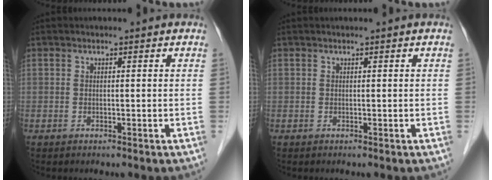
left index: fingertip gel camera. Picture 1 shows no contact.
{"total": 0.0}